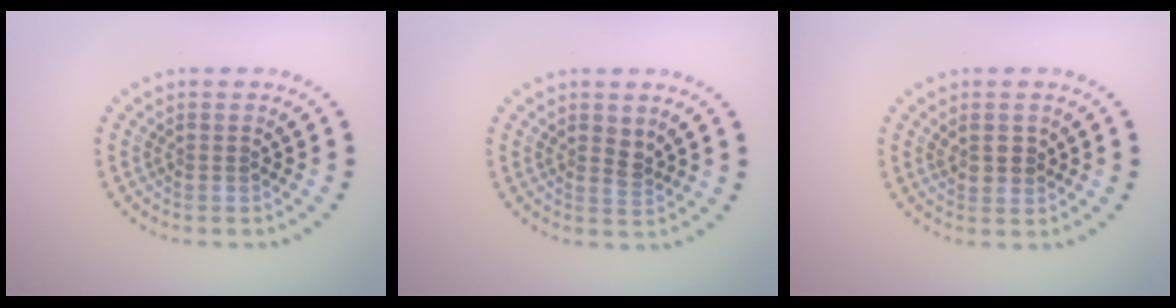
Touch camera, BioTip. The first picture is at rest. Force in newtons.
{"total": 1.3, "press": 1.1, "slide": 0.7}
{"total": 1.5, "press": 1.5, "slide": 0.5}